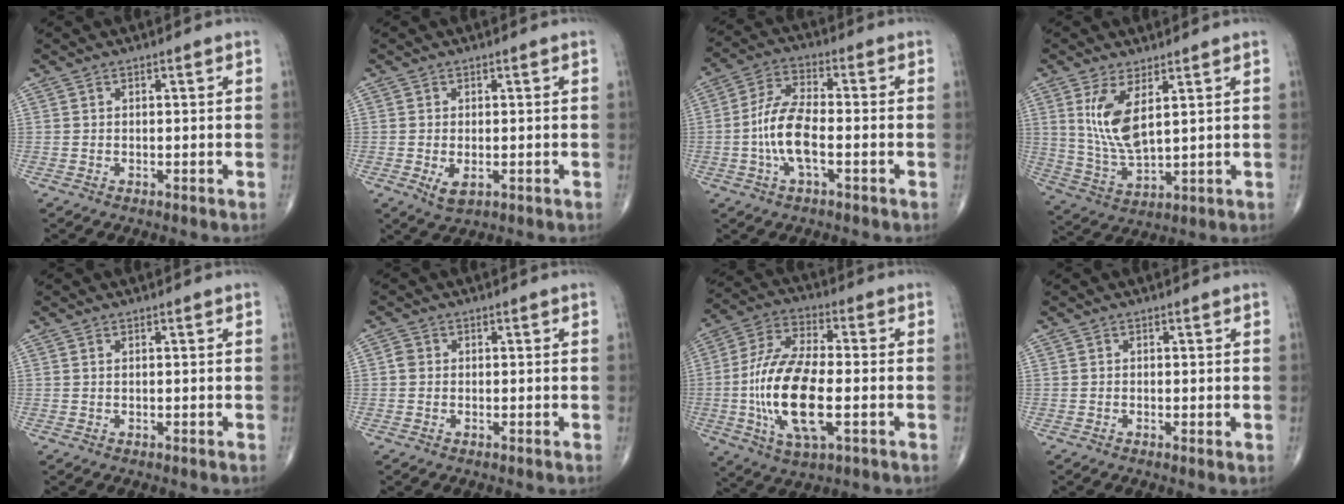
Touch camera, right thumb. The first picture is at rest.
{"total": 2.9, "force": [-0.7, 1.6, 2.4], "torque": [-0.041, -0.006, -0.005]}
{"total": 9.7, "force": [-2.1, 3.8, 8.7], "torque": [-0.185, 0.024, -0.045]}
{"total": 9.8, "force": [3.4, 3.8, 8.3], "torque": [-0.170, -0.026, 0.081]}
{"total": 0.0}
{"total": 1.6, "force": [-0.1, 1.5, 0.7], "torque": [-0.004, 0.004, -0.005]}
{"total": 17.7, "force": [-3.1, 7.3, 15.9], "torque": [-0.322, 0.014, -0.057]}
{"total": 0.7, "force": [-0.1, 0.2, 0.7], "torque": [-0.017, -0.004, -0.004]}